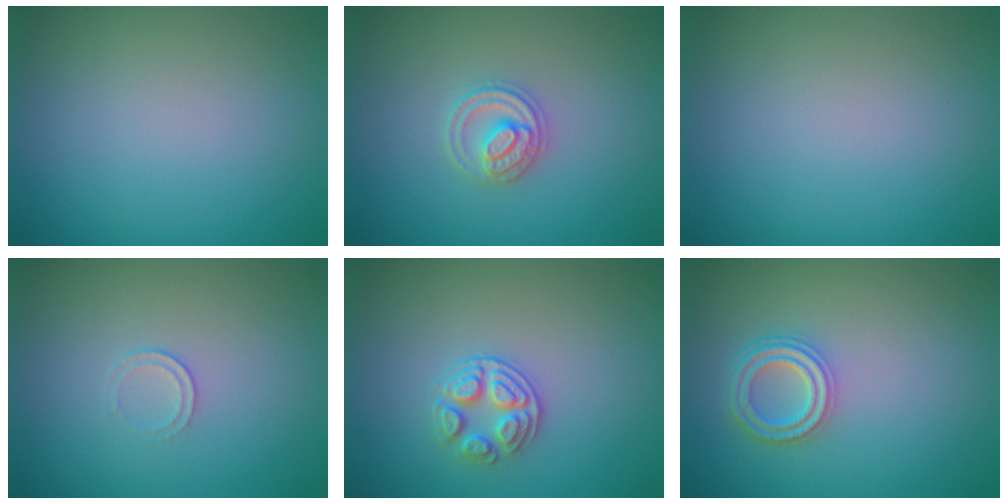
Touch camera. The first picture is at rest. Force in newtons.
{"total": 2.8, "press": 2.8, "slide": 0.3}
{"total": 0.0}
{"total": 0.7, "press": 0.3, "slide": 0.6}
{"total": 2.7, "press": 2.5, "slide": 0.9}
{"total": 3.6, "press": 2.9, "slide": 2.2}